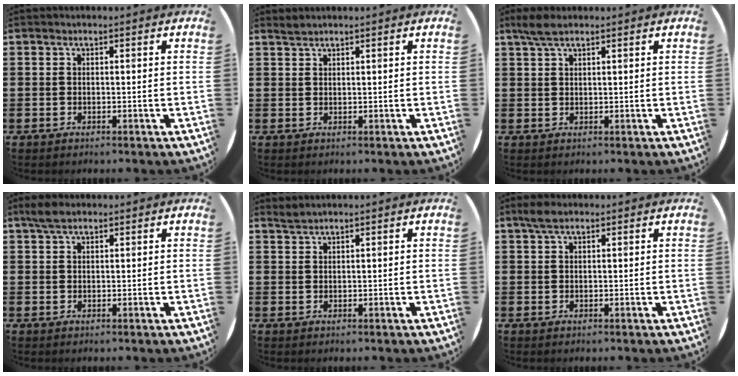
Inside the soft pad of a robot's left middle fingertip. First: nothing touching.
{"total": 0.9, "force": [0.9, -0.1, 0.0], "torque": [0.000, -0.002, 0.017]}
{"total": 2.9, "force": [2.1, 0.7, 1.8], "torque": [-0.039, 0.005, 0.037]}
{"total": 2.6, "force": [1.9, 1.0, 1.5], "torque": [-0.032, 0.006, 0.033]}
{"total": 1.1, "force": [1.1, -0.1, 0.1], "torque": [-0.001, 0.000, 0.021]}
{"total": 2.1, "force": [1.4, 0.8, 1.3], "torque": [-0.027, 0.006, 0.025]}